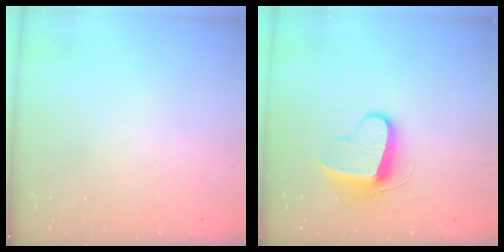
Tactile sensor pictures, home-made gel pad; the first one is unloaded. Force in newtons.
{"total": 9.4, "press": 9.4, "slide": 0.5}